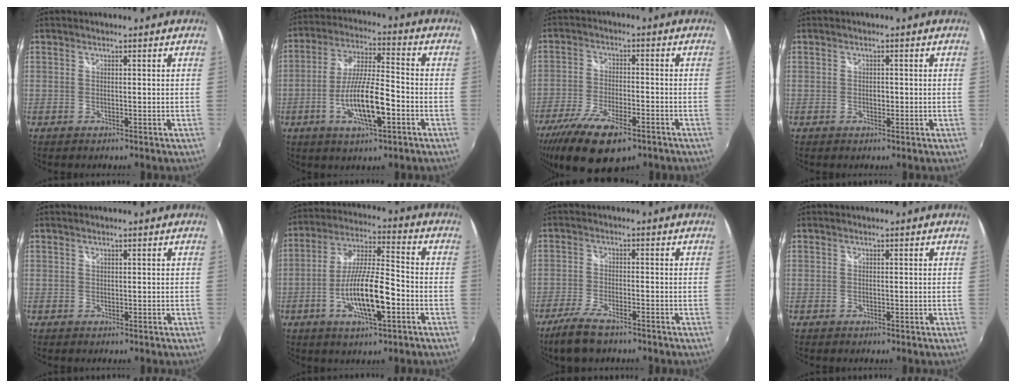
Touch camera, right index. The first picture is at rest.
{"total": 12.5, "force": [-4.6, 2.7, 11.3], "torque": [-0.222, -0.007, -0.082]}
{"total": 14.8, "force": [-9.7, 5.2, 9.9], "torque": [-0.217, -0.044, -0.170]}
{"total": 1.2, "force": [-0.3, 0.8, 0.9], "torque": [-0.015, 0.000, -0.007]}
{"total": 0.0}
{"total": 13.7, "force": [-4.8, 3.0, 12.4], "torque": [-0.244, -0.005, -0.088]}
{"total": 7.4, "force": [-5.5, 2.1, 4.4], "torque": [-0.119, -0.016, -0.108]}
{"total": 0.0}